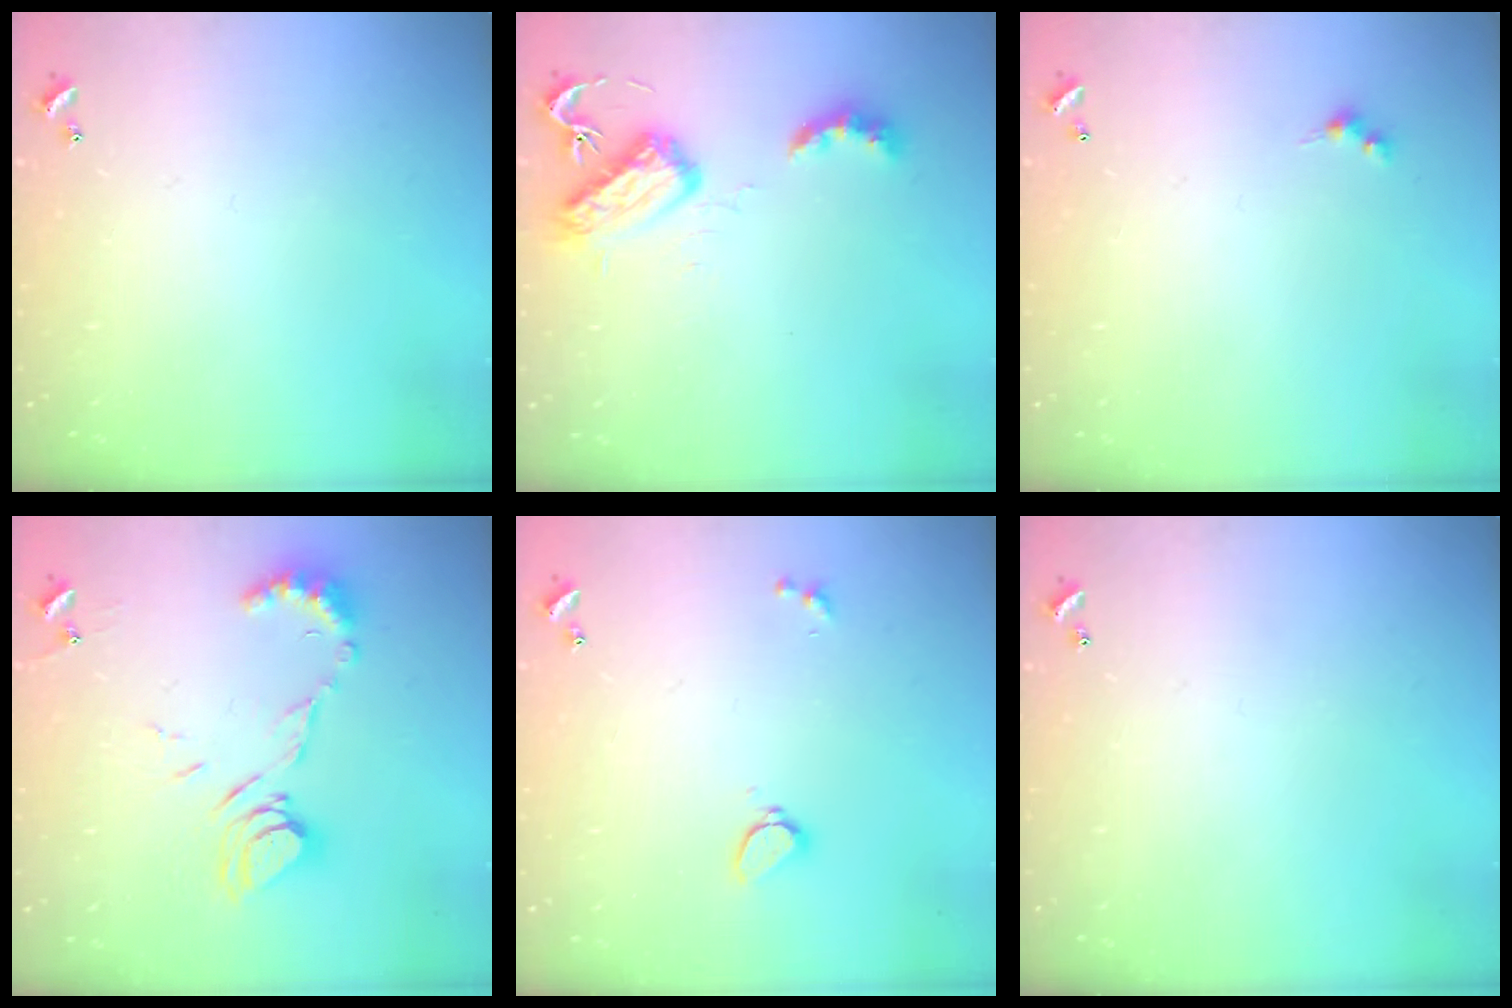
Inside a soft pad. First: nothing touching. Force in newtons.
{"total": 6.6, "press": 6.6, "slide": 0.4}
{"total": 2.5, "press": 2.5, "slide": 0.5}
{"total": 12.0, "press": 12.0, "slide": 1.4}
{"total": 2.9, "press": 2.3, "slide": 1.9}
{"total": 0.0}